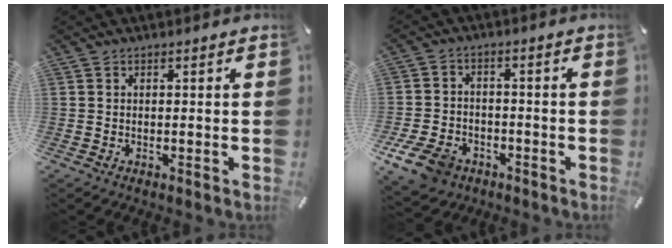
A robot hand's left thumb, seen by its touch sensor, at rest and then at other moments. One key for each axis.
{"total": 9.2, "fx": -5.2, "fy": 6.4, "fz": 3.9, "tx": -0.091, "ty": 0.032, "tz": -0.096}